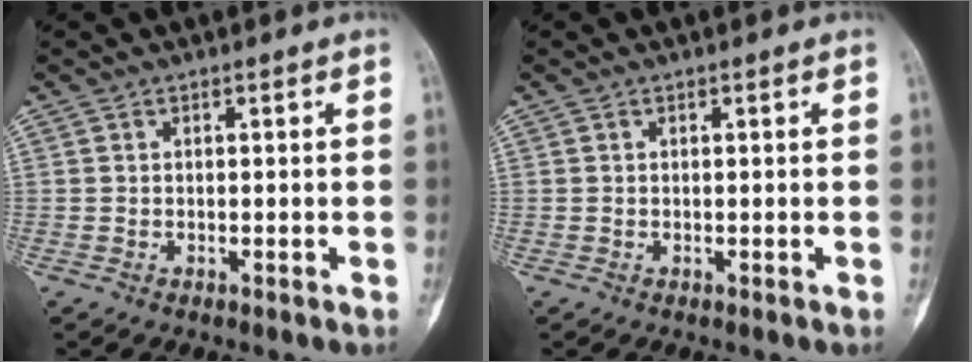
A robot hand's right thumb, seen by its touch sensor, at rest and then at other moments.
{"total": 0.0}